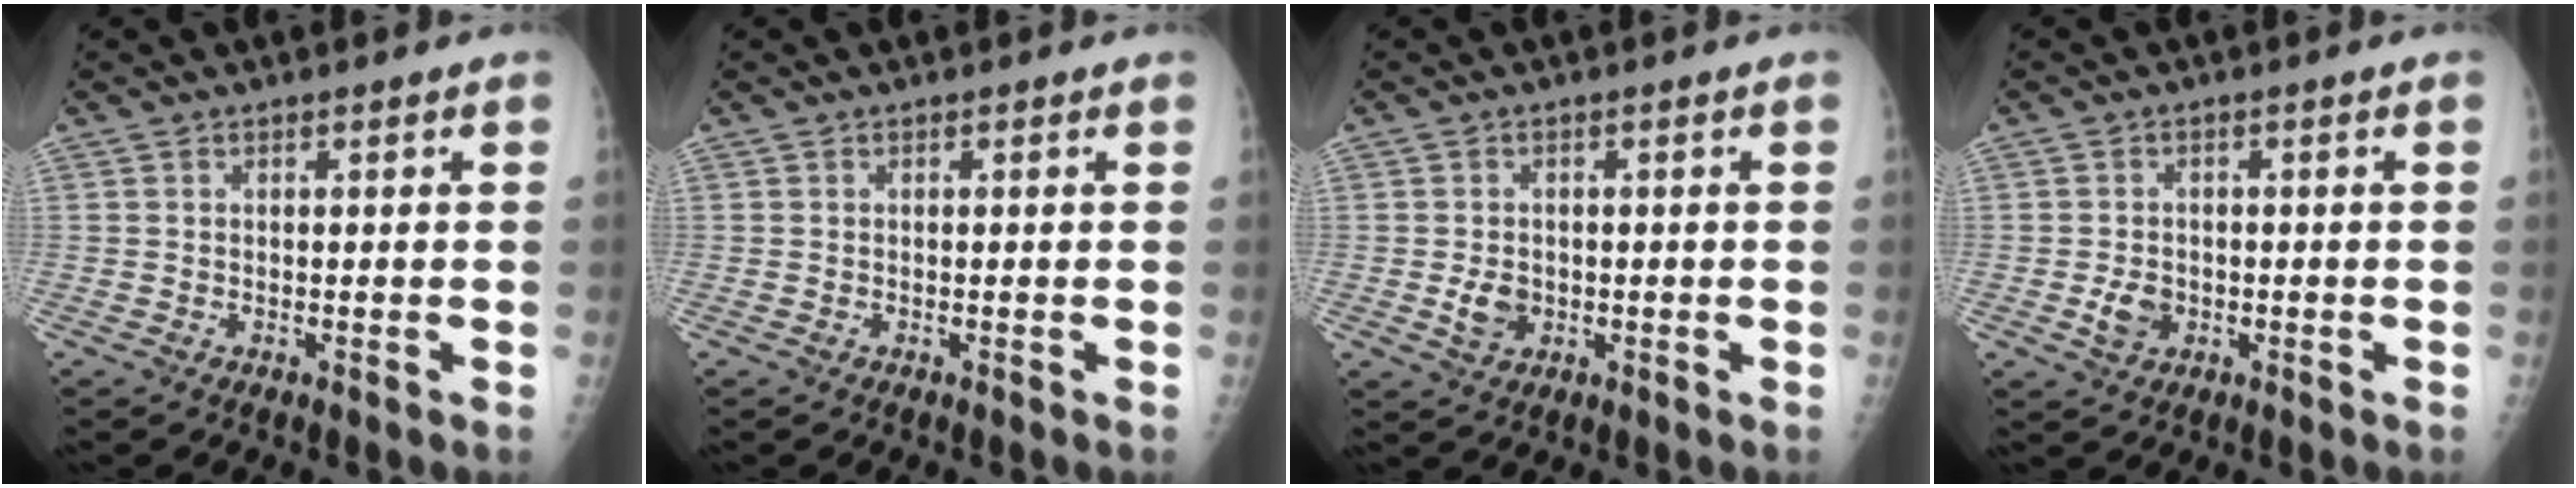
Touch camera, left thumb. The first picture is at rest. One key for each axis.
{"total": 0.0}
{"total": 3.5, "fx": -0.5, "fy": 2.8, "fz": 2.1, "tx": -0.028, "ty": 0.001, "tz": -0.004}
{"total": 3.6, "fx": -0.9, "fy": 2.8, "fz": 2.1, "tx": -0.030, "ty": 0.004, "tz": -0.012}